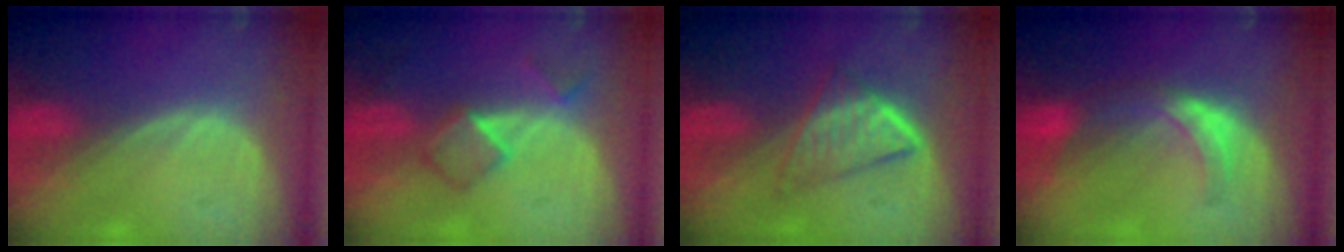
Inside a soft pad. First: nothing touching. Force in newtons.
{"total": 5.1, "press": 4.4, "slide": 2.4}
{"total": 6.3, "press": 5.4, "slide": 3.1}
{"total": 5.7, "press": 5.4, "slide": 1.9}